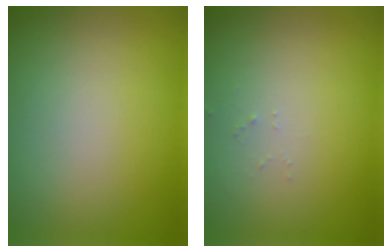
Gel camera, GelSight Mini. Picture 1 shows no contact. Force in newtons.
{"total": 0.7, "press": 0.7, "slide": 0.1}